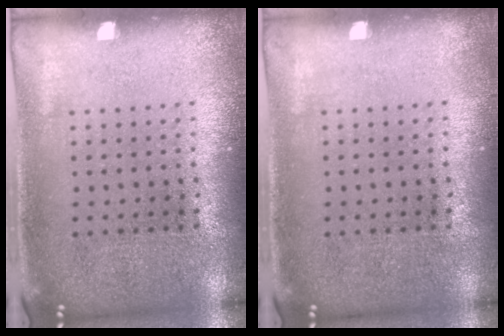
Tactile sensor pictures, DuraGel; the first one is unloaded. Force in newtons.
{"total": 0.0}